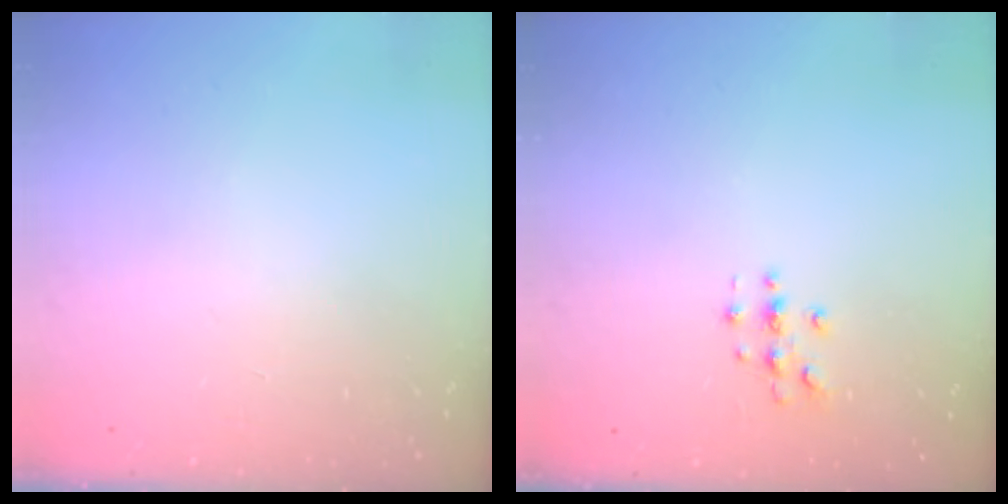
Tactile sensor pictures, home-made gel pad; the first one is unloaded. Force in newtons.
{"total": 2.7, "press": 2.7, "slide": 0.3}